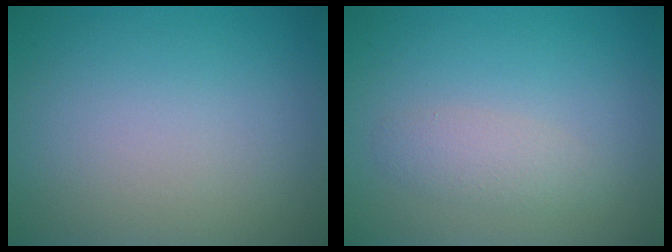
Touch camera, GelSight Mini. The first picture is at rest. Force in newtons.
{"total": 1.7, "press": 1.7, "slide": 0.1}